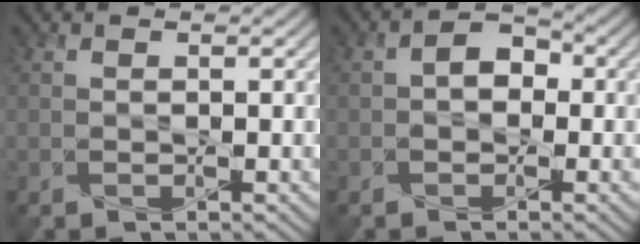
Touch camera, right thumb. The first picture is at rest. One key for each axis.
{"total": 2.7, "fx": -0.4, "fy": 2.1, "fz": 1.6, "tx": -0.026, "ty": 0.001, "tz": -0.013}